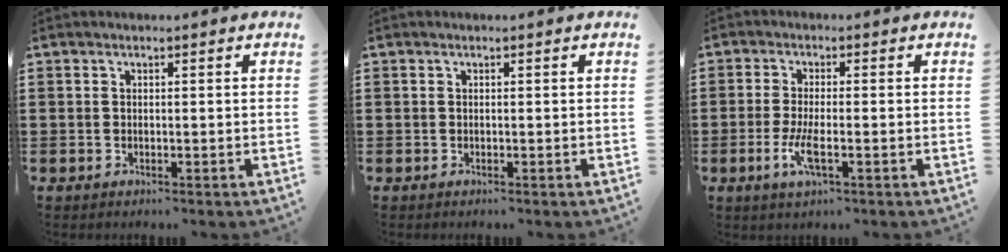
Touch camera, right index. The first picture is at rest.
{"total": 0.0}
{"total": 4.5, "force": [-1.5, 0.9, 4.2], "torque": [-0.089, -0.009, -0.032]}